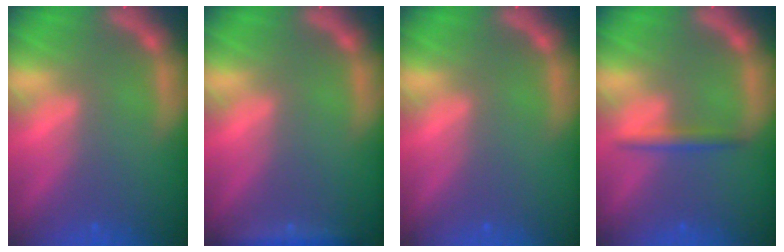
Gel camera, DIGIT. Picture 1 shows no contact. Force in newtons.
{"total": 2.4}
{"total": 0.0}
{"total": 1.9}